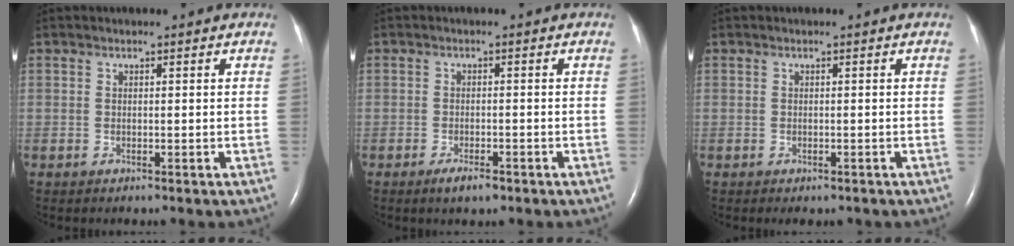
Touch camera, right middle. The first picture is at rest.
{"total": 2.6, "force": [-1.8, 0.8, 1.8], "torque": [-0.038, -0.003, -0.028]}
{"total": 1.1, "force": [-0.8, 0.5, 0.5], "torque": [-0.008, -0.002, -0.007]}